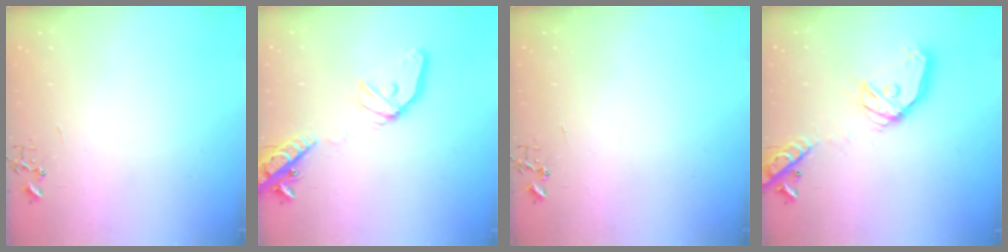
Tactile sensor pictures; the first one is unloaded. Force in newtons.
{"total": 17.4, "press": 17.1, "slide": 3.1}
{"total": 0.0}
{"total": 18.8, "press": 18.6, "slide": 3.0}